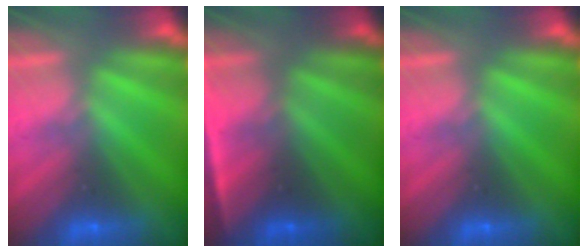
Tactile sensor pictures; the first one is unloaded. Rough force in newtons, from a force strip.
{"total": 4.5}
{"total": 0.0}